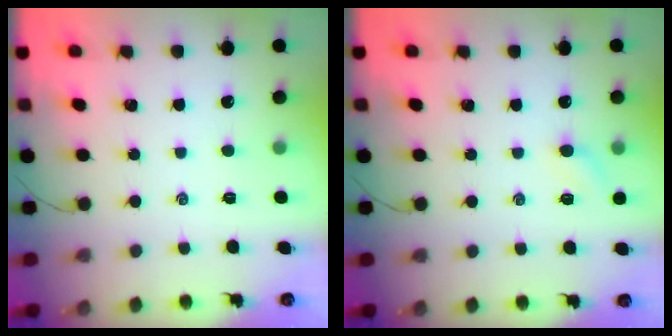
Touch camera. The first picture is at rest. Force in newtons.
{"total": 5.3, "press": 5.1, "slide": 1.6}